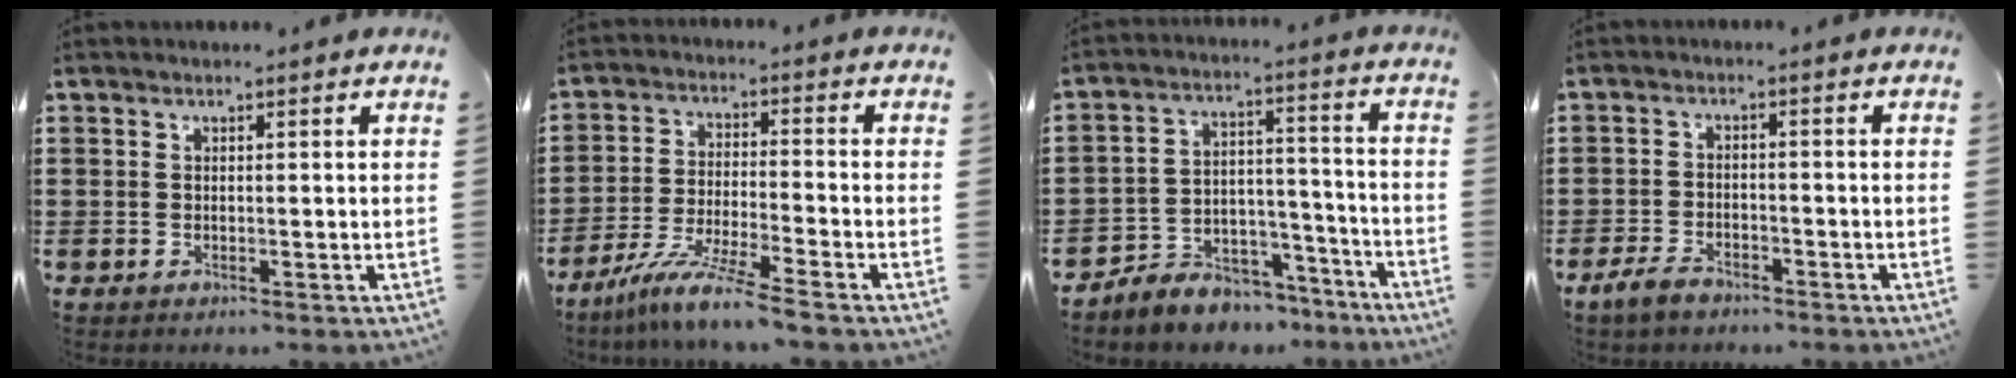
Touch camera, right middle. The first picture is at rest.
{"total": 8.2, "force": [-7.0, -0.5, 4.2], "torque": [-0.088, -0.014, -0.136]}
{"total": 6.5, "force": [-6.1, 2.3, 0.3], "torque": [-0.009, 0.020, -0.121]}
{"total": 3.4, "force": [-2.7, 1.4, 1.4], "torque": [-0.032, 0.007, -0.056]}